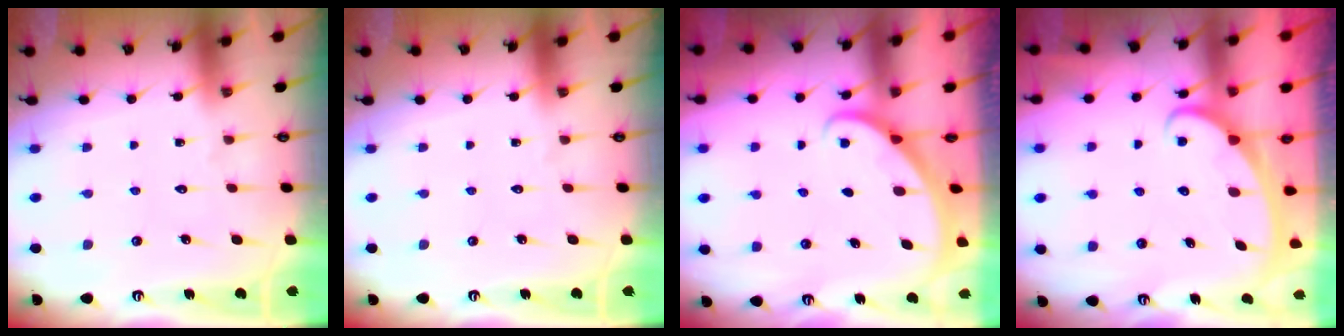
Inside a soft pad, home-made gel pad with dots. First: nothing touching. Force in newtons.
{"total": 0.0}
{"total": 2.0, "press": 2.0, "slide": 0.1}
{"total": 2.5, "press": 2.5, "slide": 0.3}